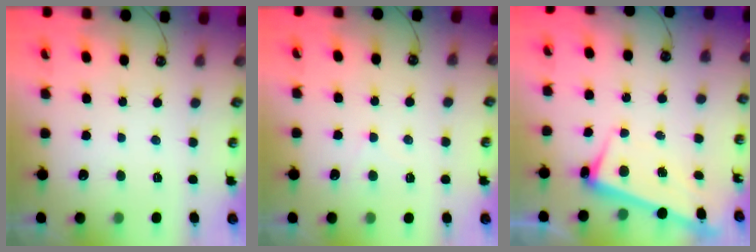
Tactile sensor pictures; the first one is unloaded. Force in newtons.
{"total": 0.7, "press": 0.6, "slide": 0.4}
{"total": 2.8, "press": 2.8, "slide": 0.4}